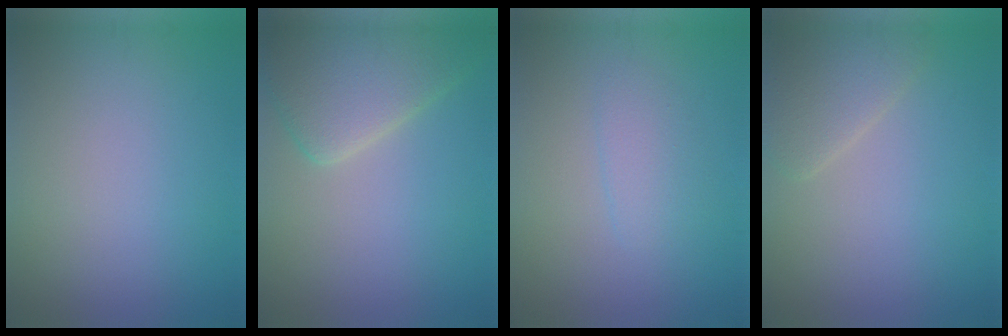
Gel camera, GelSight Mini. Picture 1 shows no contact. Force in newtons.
{"total": 6.1, "press": 6.1, "slide": 0.4}
{"total": 1.8, "press": 1.8, "slide": 0.2}
{"total": 2.5, "press": 2.5, "slide": 0.1}